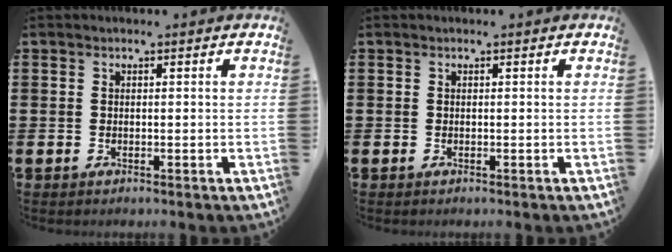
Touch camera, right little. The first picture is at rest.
{"total": 0.0}